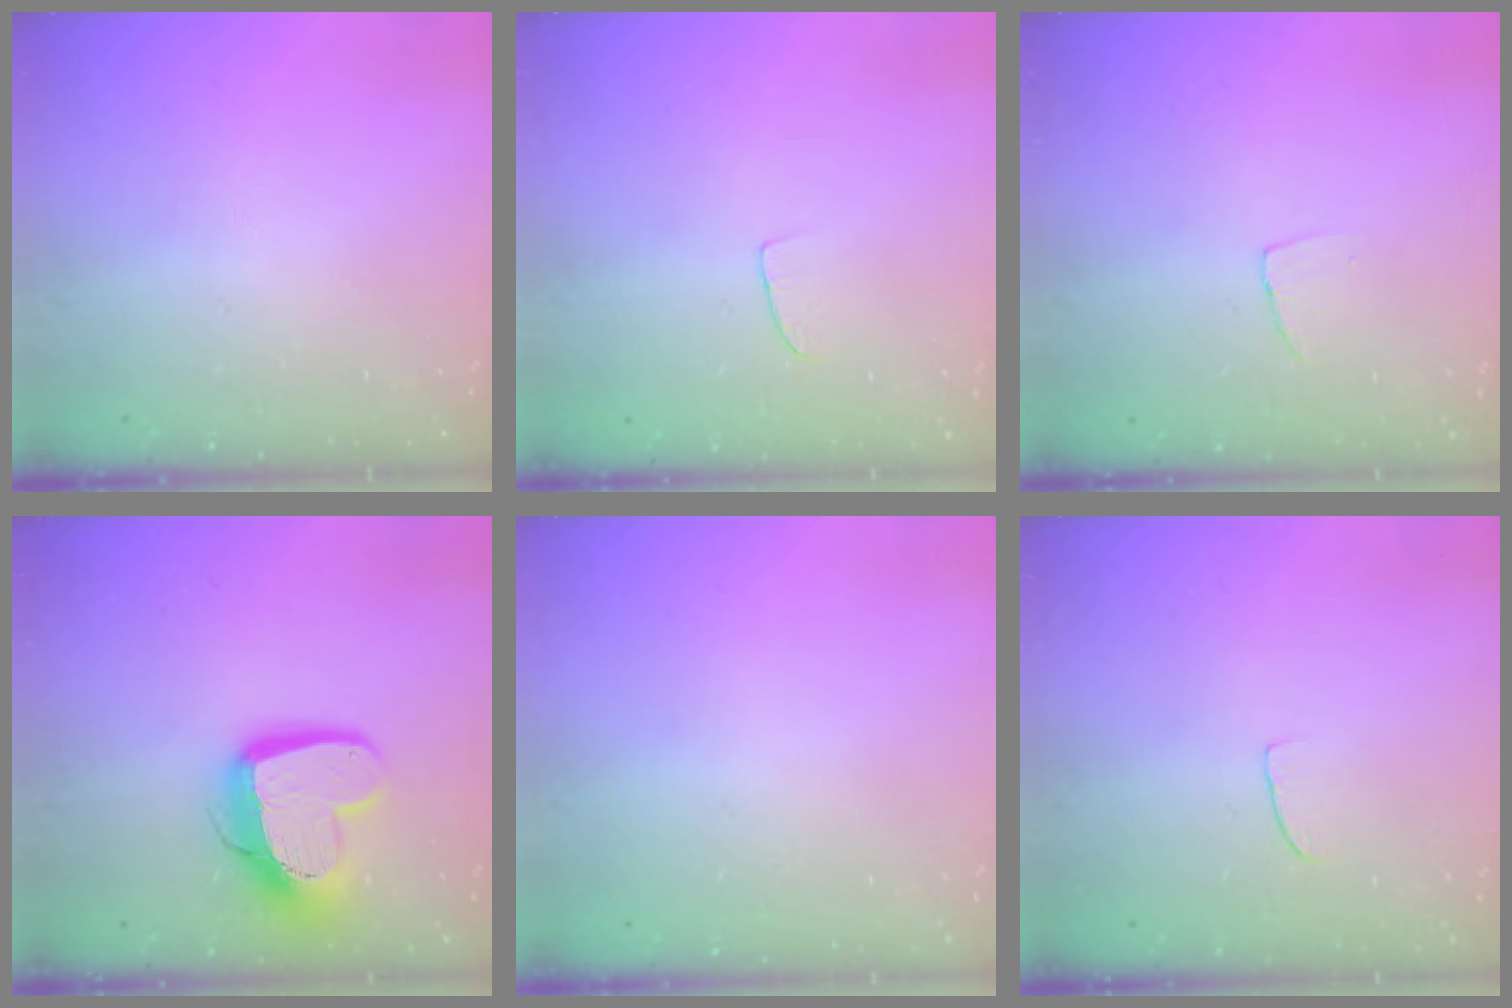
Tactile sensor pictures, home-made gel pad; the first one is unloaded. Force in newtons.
{"total": 2.5, "press": 2.5, "slide": 0.1}
{"total": 2.9, "press": 2.9, "slide": 0.1}
{"total": 14.0, "press": 13.9, "slide": 1.7}
{"total": 0.0}
{"total": 2.6, "press": 2.6, "slide": 0.2}